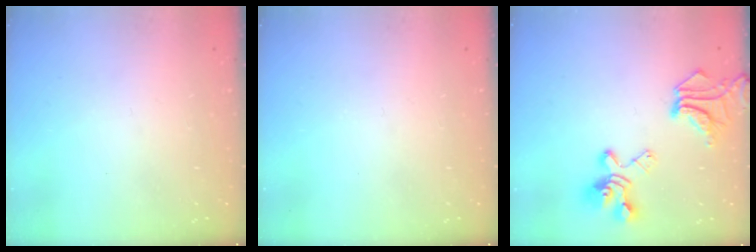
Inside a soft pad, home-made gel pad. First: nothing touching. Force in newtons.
{"total": 0.0}
{"total": 14.4, "press": 14.1, "slide": 2.8}